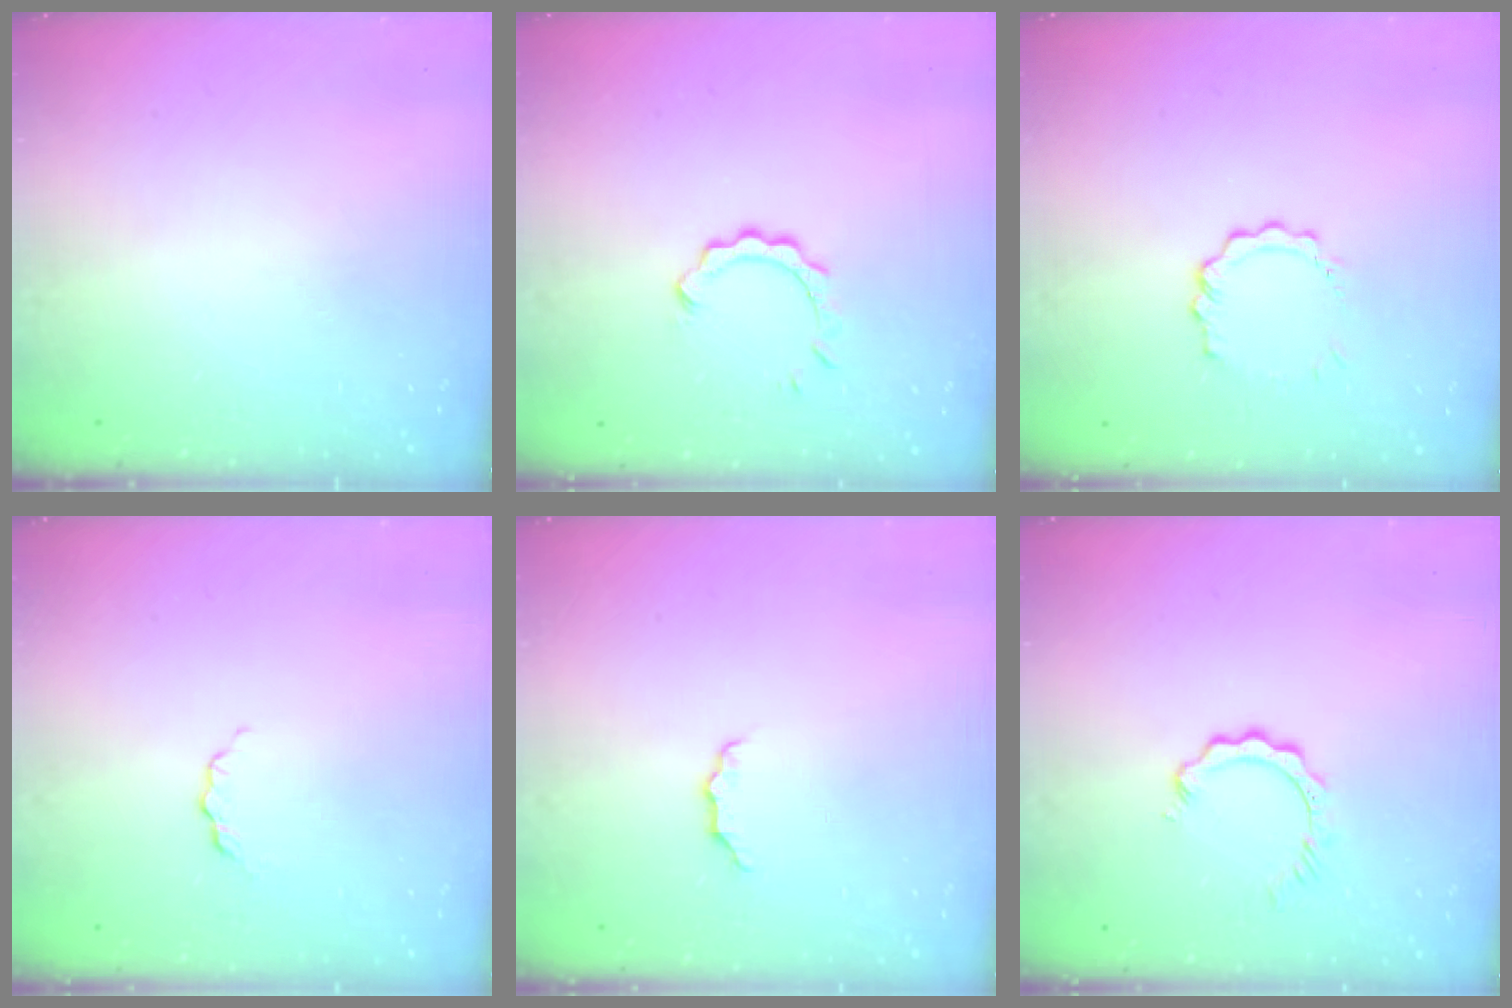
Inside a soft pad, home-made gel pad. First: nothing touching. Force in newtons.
{"total": 4.5, "press": 4.5, "slide": 0.5}
{"total": 4.0, "press": 4.0, "slide": 0.4}
{"total": 3.5, "press": 3.5, "slide": 0.4}
{"total": 3.4, "press": 3.4, "slide": 0.5}
{"total": 2.8, "press": 2.8, "slide": 0.5}